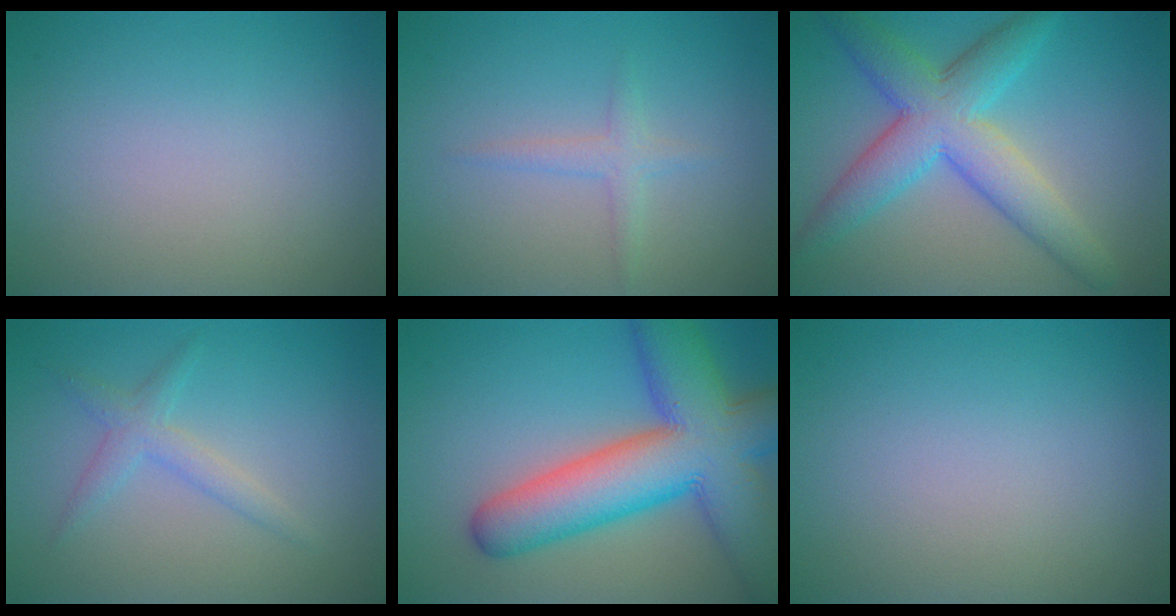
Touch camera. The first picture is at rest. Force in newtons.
{"total": 1.5, "press": 1.5, "slide": 0.1}
{"total": 7.3, "press": 7.3, "slide": 0.2}
{"total": 2.0, "press": 2.0, "slide": 0.1}
{"total": 12.6, "press": 12.6, "slide": 0.4}
{"total": 0.0}